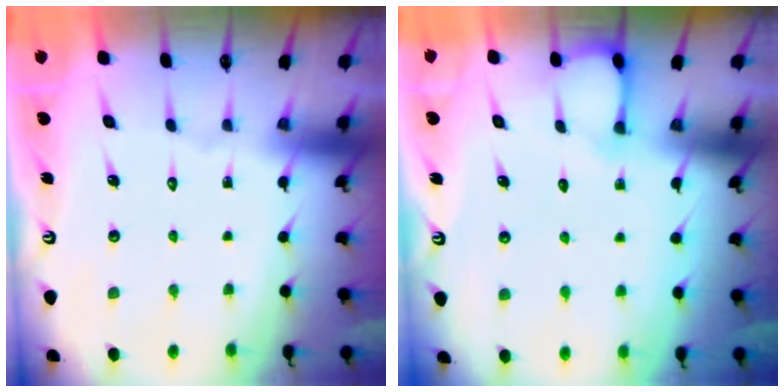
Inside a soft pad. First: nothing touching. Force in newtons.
{"total": 4.3, "press": 4.3, "slide": 0.4}